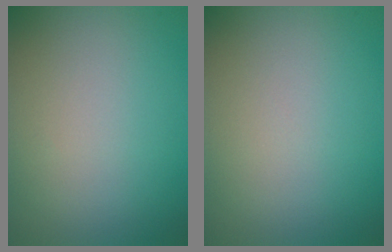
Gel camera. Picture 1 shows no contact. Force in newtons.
{"total": 0.0}